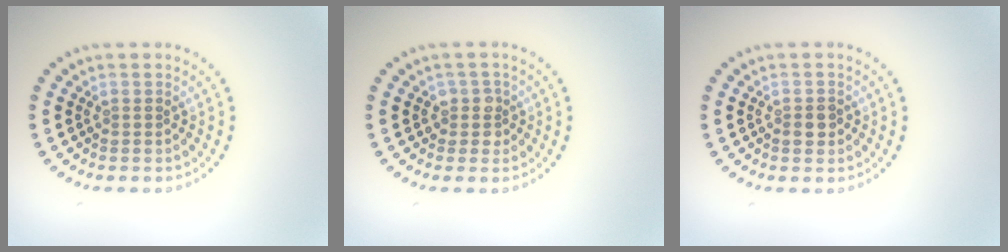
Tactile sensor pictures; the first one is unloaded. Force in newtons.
{"total": 1.6, "press": 1.4, "slide": 0.8}
{"total": 1.4, "press": 1.3, "slide": 0.3}